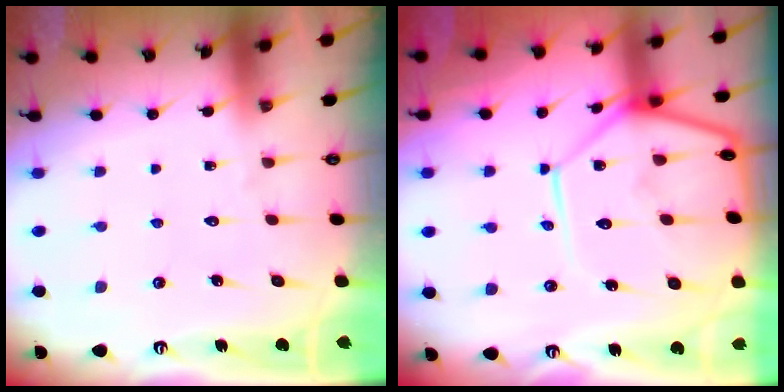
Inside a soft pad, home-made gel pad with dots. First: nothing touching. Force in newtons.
{"total": 15.0, "press": 15.0, "slide": 1.5}